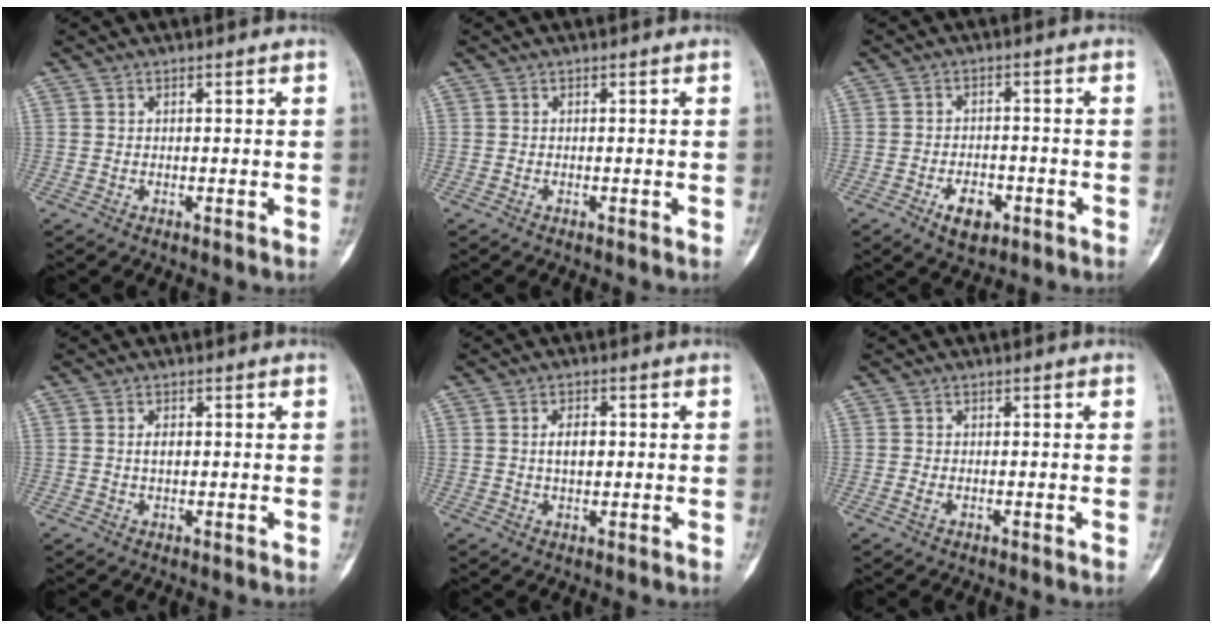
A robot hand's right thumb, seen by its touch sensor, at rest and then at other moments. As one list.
[{"total": 0.0}, {"total": 5.7, "force": [-2.8, 3.3, 3.7], "torque": [-0.046, 0.015, -0.040]}, {"total": 1.6, "force": [0.2, 0.9, 1.3], "torque": [-0.019, 0.002, 0.004]}, {"total": 3.5, "force": [0.4, 2.0, 2.8], "torque": [-0.041, 0.003, 0.006]}, {"total": 1.1, "force": [-0.4, 0.7, 0.8], "torque": [-0.022, 0.002, -0.009]}]